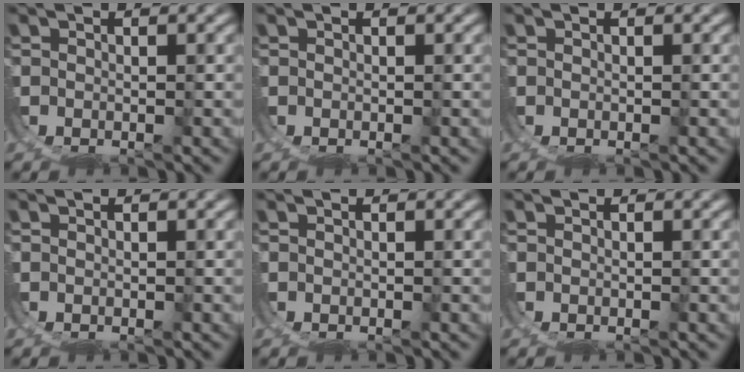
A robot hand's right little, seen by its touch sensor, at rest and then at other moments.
{"total": 0.0}
{"total": 0.0}
{"total": 0.0}
{"total": 0.0}
{"total": 0.0}